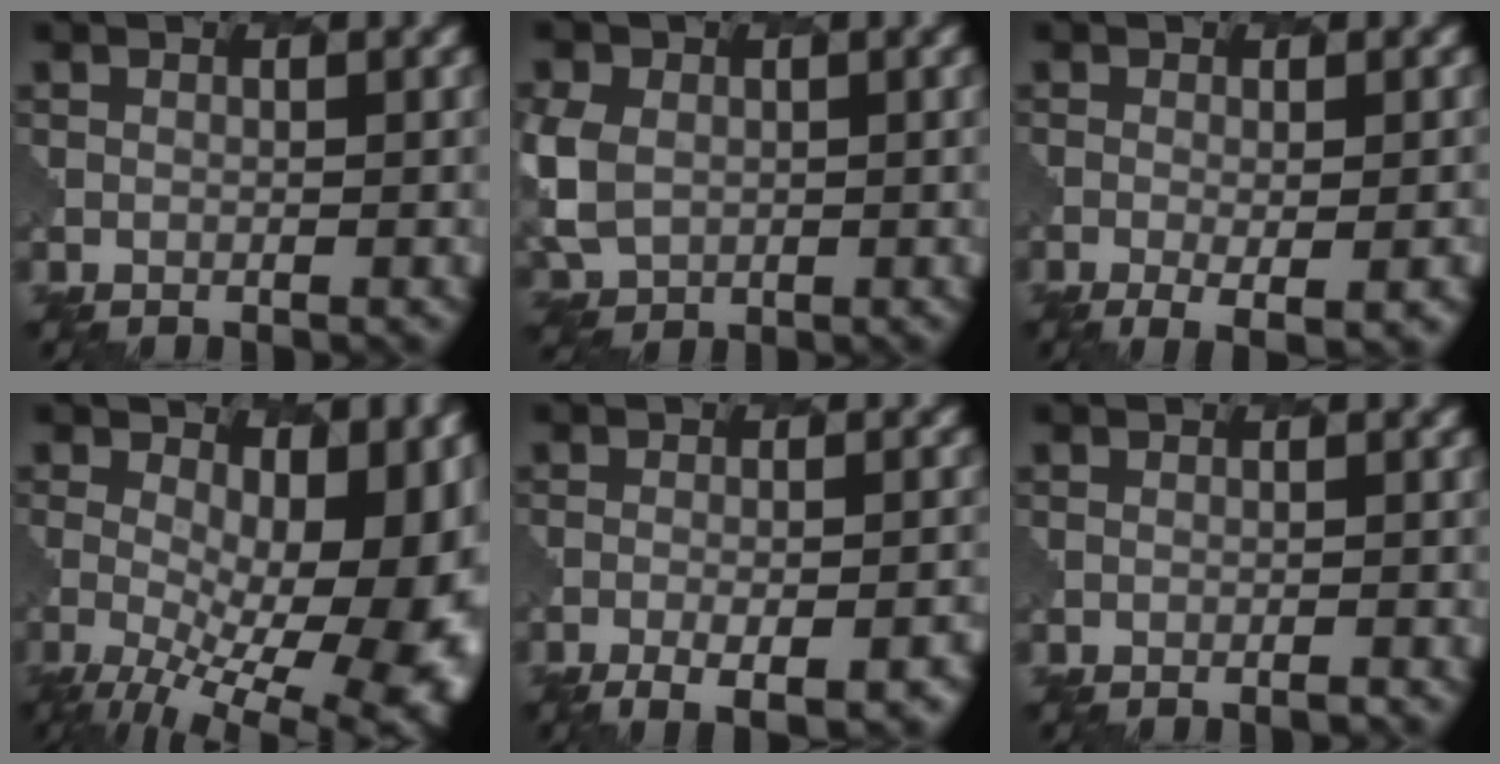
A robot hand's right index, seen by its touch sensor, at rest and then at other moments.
{"total": 5.5, "force": [0.0, 4.6, 3.0], "torque": [-0.089, -0.008, 0.003]}
{"total": 4.1, "force": [-1.4, 1.2, 3.7], "torque": [-0.054, -0.008, -0.014]}
{"total": 16.9, "force": [-1.4, 8.5, 14.6], "torque": [-0.177, -0.023, 0.012]}
{"total": 6.5, "force": [-3.5, 2.2, 5.0], "torque": [-0.070, -0.005, -0.040]}
{"total": 0.7, "force": [-0.5, 0.2, 0.4], "torque": [0.000, 0.001, -0.008]}